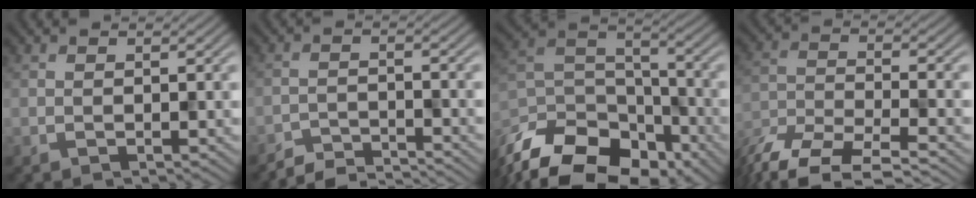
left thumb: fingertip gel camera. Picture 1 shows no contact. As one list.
[{"total": 4.1, "force": [-4.0, 0.3, 0.9], "torque": [-0.015, 0.003, -0.076]}, {"total": 17.1, "force": [-12.8, 8.4, 7.6], "torque": [-0.192, -0.042, -0.204]}, {"total": 8.3, "force": [-6.8, 2.3, 4.3], "torque": [-0.101, -0.013, -0.136]}]